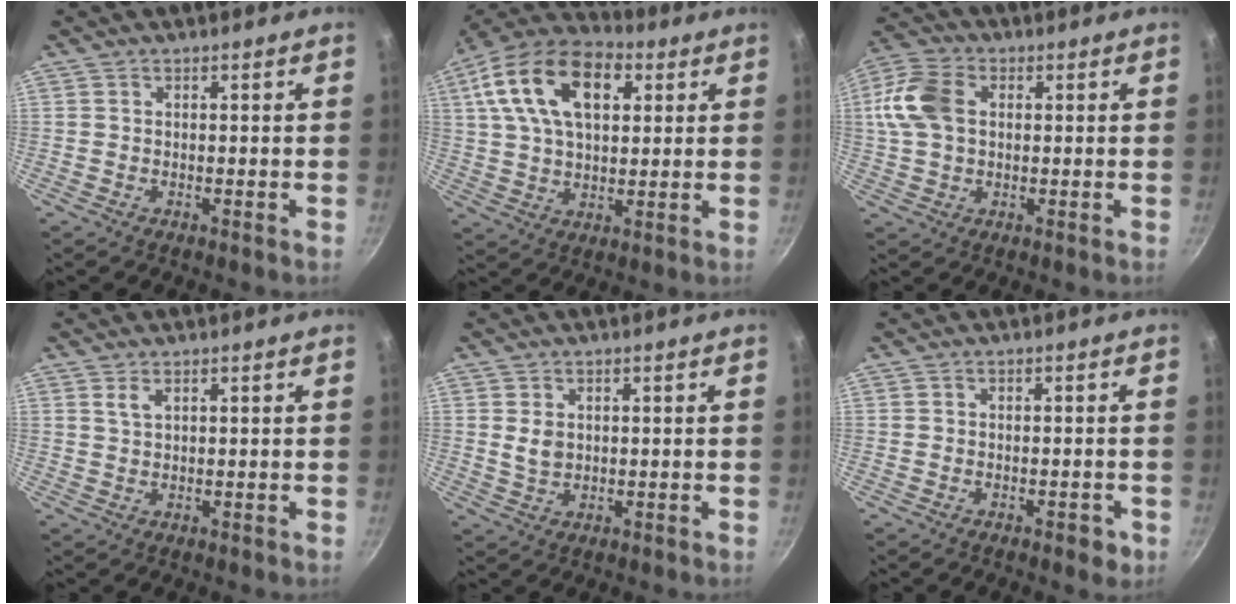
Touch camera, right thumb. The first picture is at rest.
{"total": 19.5, "force": [6.1, 11.5, 14.5], "torque": [-0.247, 0.010, 0.099]}
{"total": 10.6, "force": [1.7, 7.3, 7.4], "torque": [-0.156, 0.019, 0.029]}
{"total": 1.8, "force": [1.1, 0.8, 1.3], "torque": [-0.027, -0.003, 0.026]}
{"total": 3.0, "force": [0.6, 2.2, 1.9], "torque": [-0.026, -0.008, 0.017]}
{"total": 2.3, "force": [-1.2, 1.1, 1.7], "torque": [-0.017, 0.005, -0.014]}